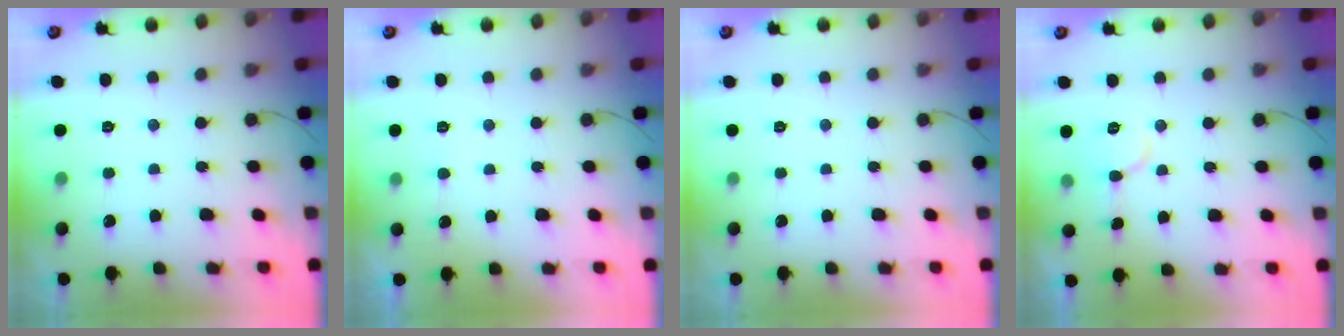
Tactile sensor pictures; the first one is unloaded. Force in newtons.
{"total": 3.2, "press": 3.2, "slide": 0.2}
{"total": 0.0}
{"total": 6.8, "press": 6.8, "slide": 0.3}